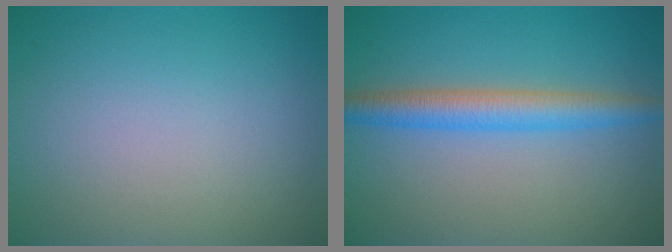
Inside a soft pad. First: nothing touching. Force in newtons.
{"total": 3.9, "press": 3.9, "slide": 0.0}